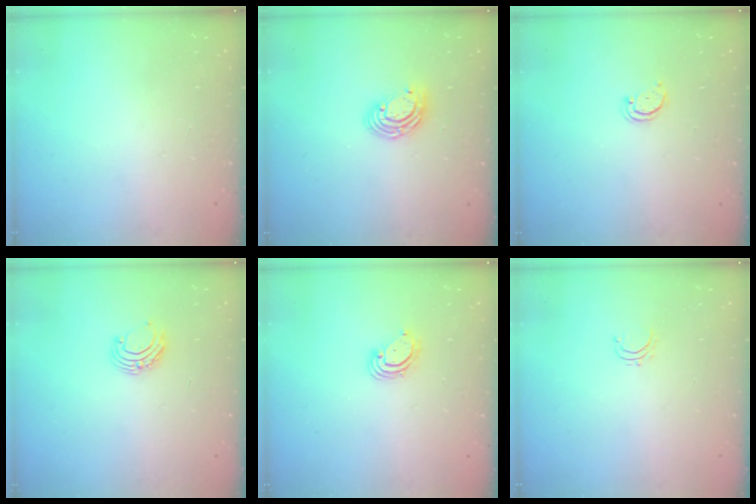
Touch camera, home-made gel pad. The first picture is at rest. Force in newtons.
{"total": 7.5, "press": 7.4, "slide": 1.3}
{"total": 2.2, "press": 2.1, "slide": 0.4}
{"total": 7.3, "press": 7.3, "slide": 0.9}
{"total": 3.8, "press": 3.8, "slide": 0.1}
{"total": 3.6, "press": 3.6, "slide": 0.3}